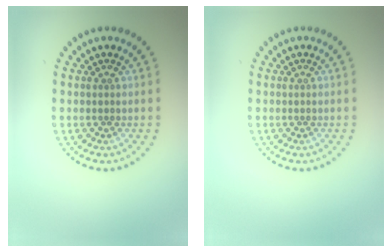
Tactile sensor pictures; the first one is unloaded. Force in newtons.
{"total": 0.0}